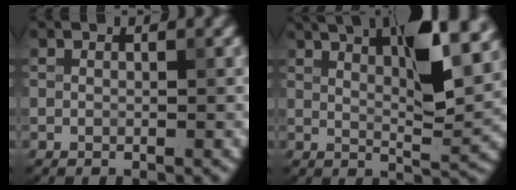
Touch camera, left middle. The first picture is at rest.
{"total": 7.2, "force": [3.8, 1.4, 5.9], "torque": [-0.101, 0.012, 0.079]}